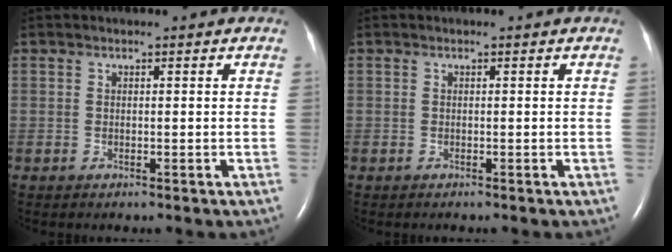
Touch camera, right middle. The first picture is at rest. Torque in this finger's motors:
{"motor_torque": [-0.26, 0.02, -0.02, -0.01]}